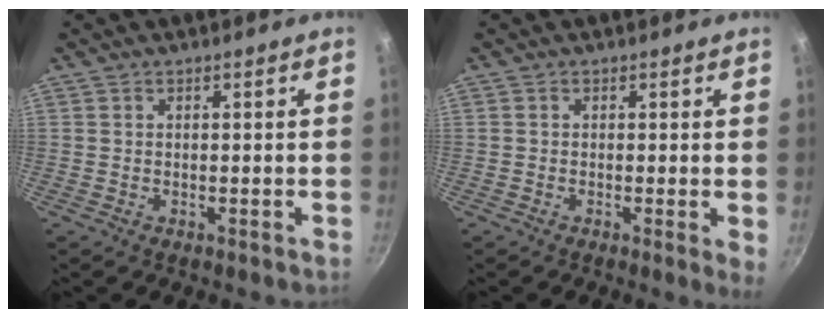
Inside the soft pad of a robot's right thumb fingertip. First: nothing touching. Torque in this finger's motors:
{"motor_torque": [-0.12, 0.07, -0.38, -0.09, -0.06]}